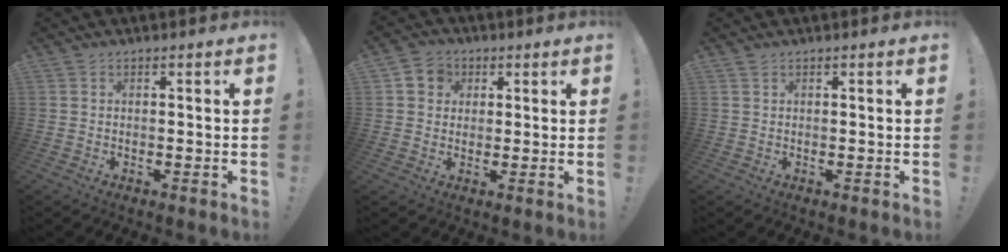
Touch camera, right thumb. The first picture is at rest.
{"total": 6.1, "force": [1.7, 5.4, 2.2], "torque": [-0.032, 0.001, 0.034]}
{"total": 0.5, "force": [0.4, 0.3, 0.2], "torque": [0.000, -0.001, 0.007]}